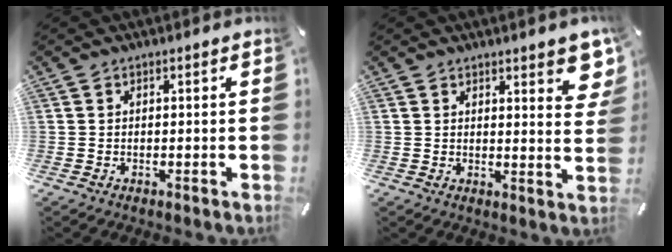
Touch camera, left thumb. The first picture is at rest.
{"total": 6.0, "force": [4.3, 1.5, 3.9], "torque": [-0.055, -0.029, 0.072]}